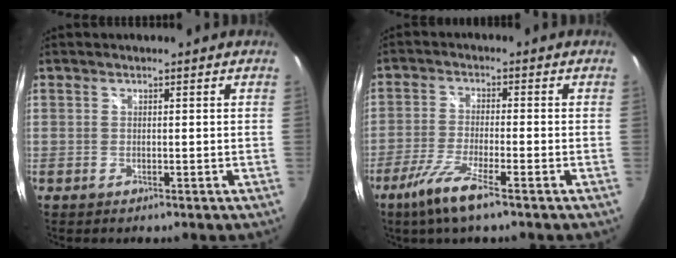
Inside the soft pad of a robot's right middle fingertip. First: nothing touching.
{"total": 6.3, "force": [-4.1, 0.1, 4.8], "torque": [-0.109, -0.012, -0.078]}